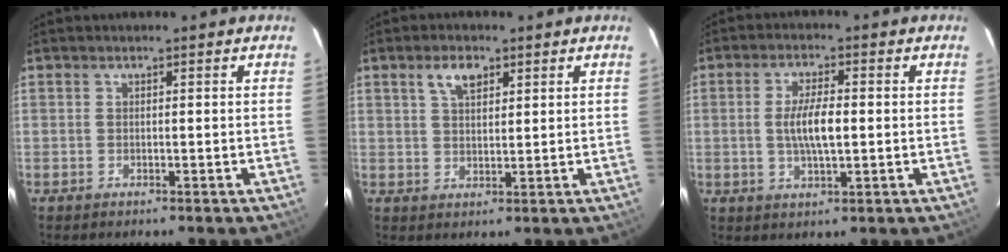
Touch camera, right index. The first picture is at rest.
{"total": 4.4, "force": [2.4, 2.2, 3.0], "torque": [-0.053, 0.010, 0.045]}
{"total": 4.4, "force": [-0.1, 1.7, 4.1], "torque": [-0.075, 0.001, 0.001]}